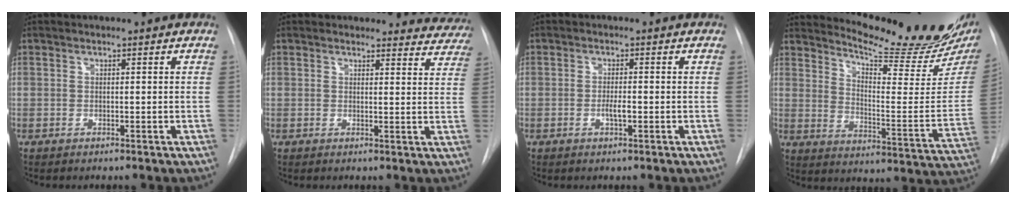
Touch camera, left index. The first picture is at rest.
{"total": 7.7, "force": [7.4, 2.3, -0.4], "torque": [0.050, -0.033, 0.043]}
{"total": 1.9, "force": [-1.1, 0.3, 1.5], "torque": [-0.030, -0.006, -0.018]}
{"total": 21.6, "force": [19.1, 2.0, 9.8], "torque": [-0.148, -0.100, 0.246]}